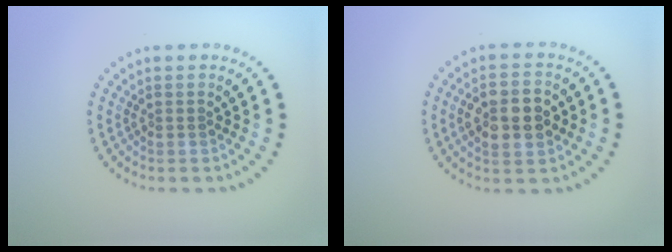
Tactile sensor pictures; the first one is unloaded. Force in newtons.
{"total": 4.9, "press": 4.9, "slide": 0.2}